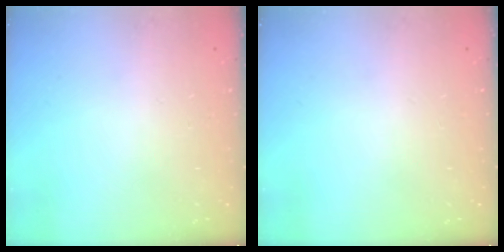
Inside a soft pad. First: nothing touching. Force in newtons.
{"total": 0.0}